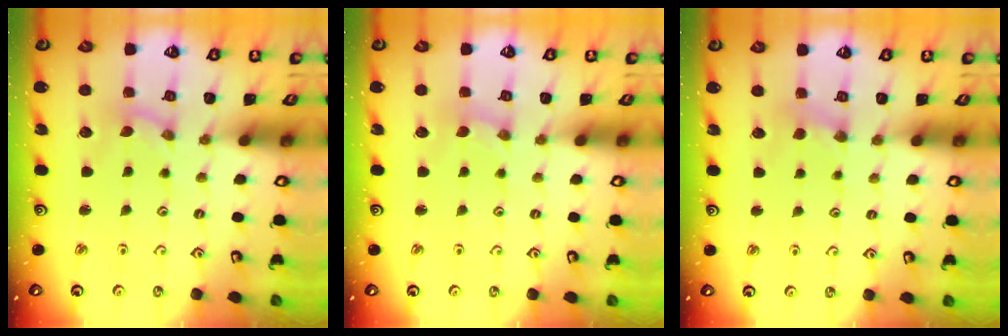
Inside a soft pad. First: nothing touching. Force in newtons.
{"total": 0.0}
{"total": 2.8, "press": 2.8, "slide": 0.5}